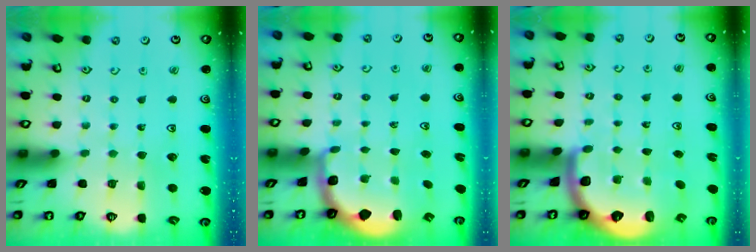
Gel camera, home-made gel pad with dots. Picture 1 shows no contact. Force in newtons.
{"total": 2.1, "press": 1.4, "slide": 1.6}
{"total": 3.6, "press": 3.2, "slide": 1.5}